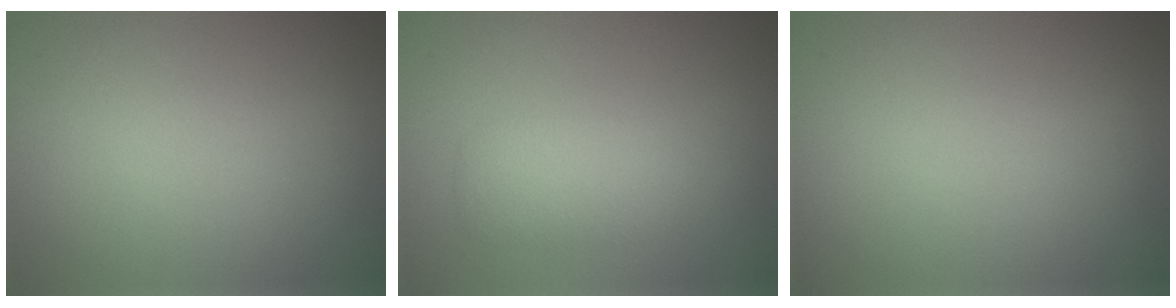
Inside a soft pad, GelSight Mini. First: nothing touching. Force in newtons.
{"total": 3.0, "press": 3.0, "slide": 0.3}
{"total": 0.0}